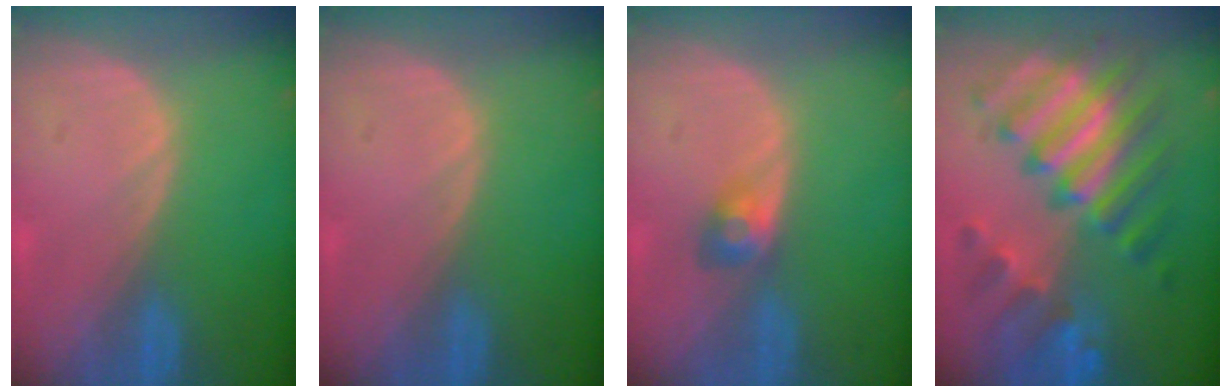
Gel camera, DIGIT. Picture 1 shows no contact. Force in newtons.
{"total": 0.0}
{"total": 3.0, "press": 2.6, "slide": 1.4}
{"total": 11.7, "press": 11.6, "slide": 1.0}